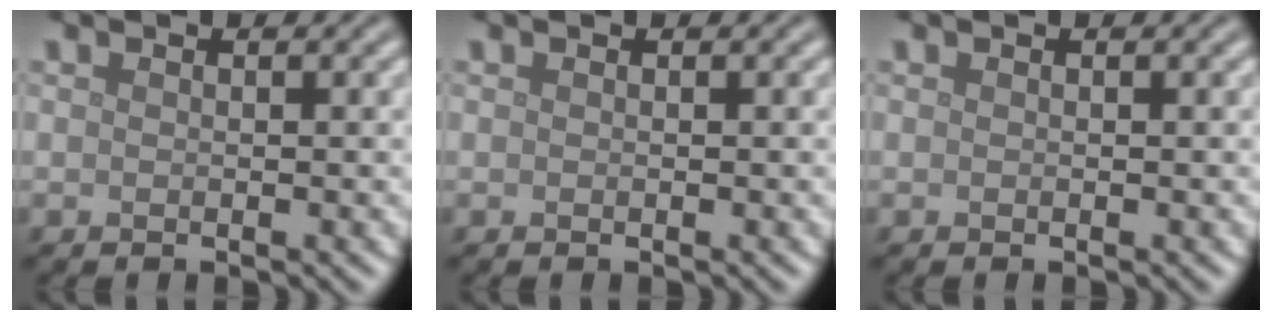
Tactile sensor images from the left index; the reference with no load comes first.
{"total": 0.0}
{"total": 0.0}